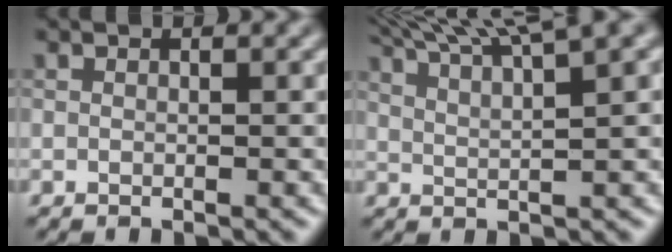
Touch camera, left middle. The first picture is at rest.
{"total": 9.0, "force": [6.9, 1.6, 5.5], "torque": [-0.073, 0.032, 0.073]}